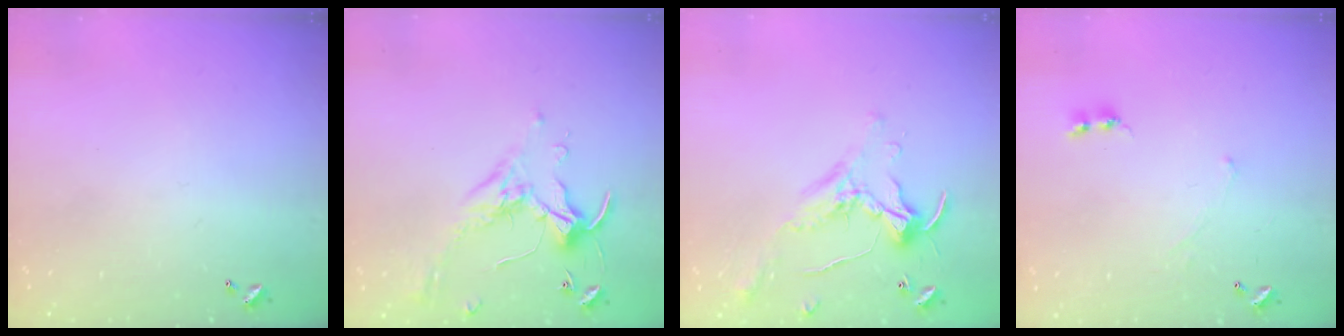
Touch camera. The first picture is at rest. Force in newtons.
{"total": 0.7, "press": 0.6, "slide": 0.4}
{"total": 0.8, "press": 0.8, "slide": 0.2}
{"total": 0.7, "press": 0.4, "slide": 0.5}